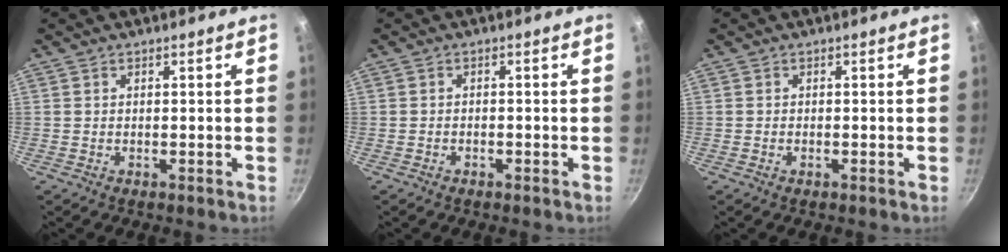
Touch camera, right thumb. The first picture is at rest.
{"total": 0.8, "force": [-0.6, 0.4, 0.3], "torque": [-0.012, 0.008, -0.013]}
{"total": 0.5, "force": [-0.3, 0.2, 0.4], "torque": [-0.006, 0.001, -0.006]}